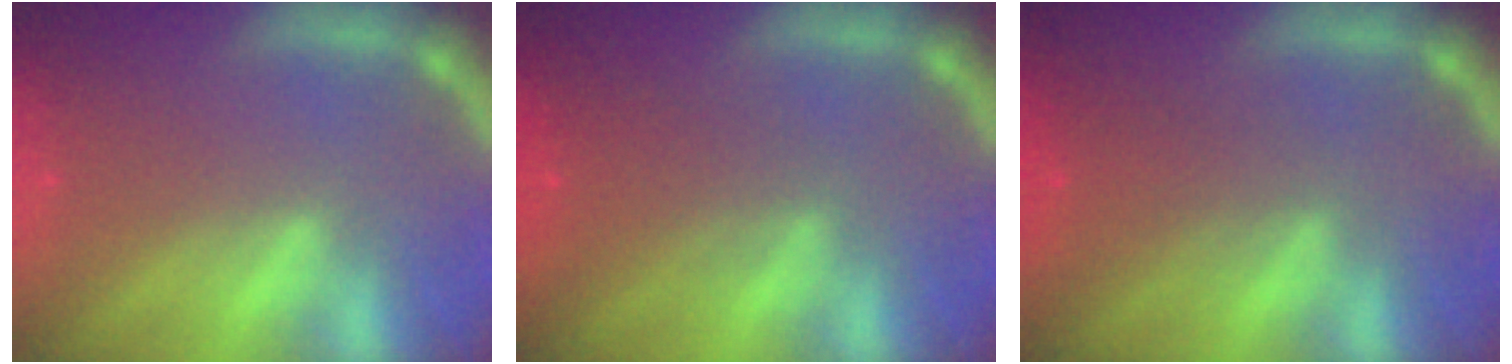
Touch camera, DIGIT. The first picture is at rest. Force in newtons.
{"total": 3.0}
{"total": 2.5}